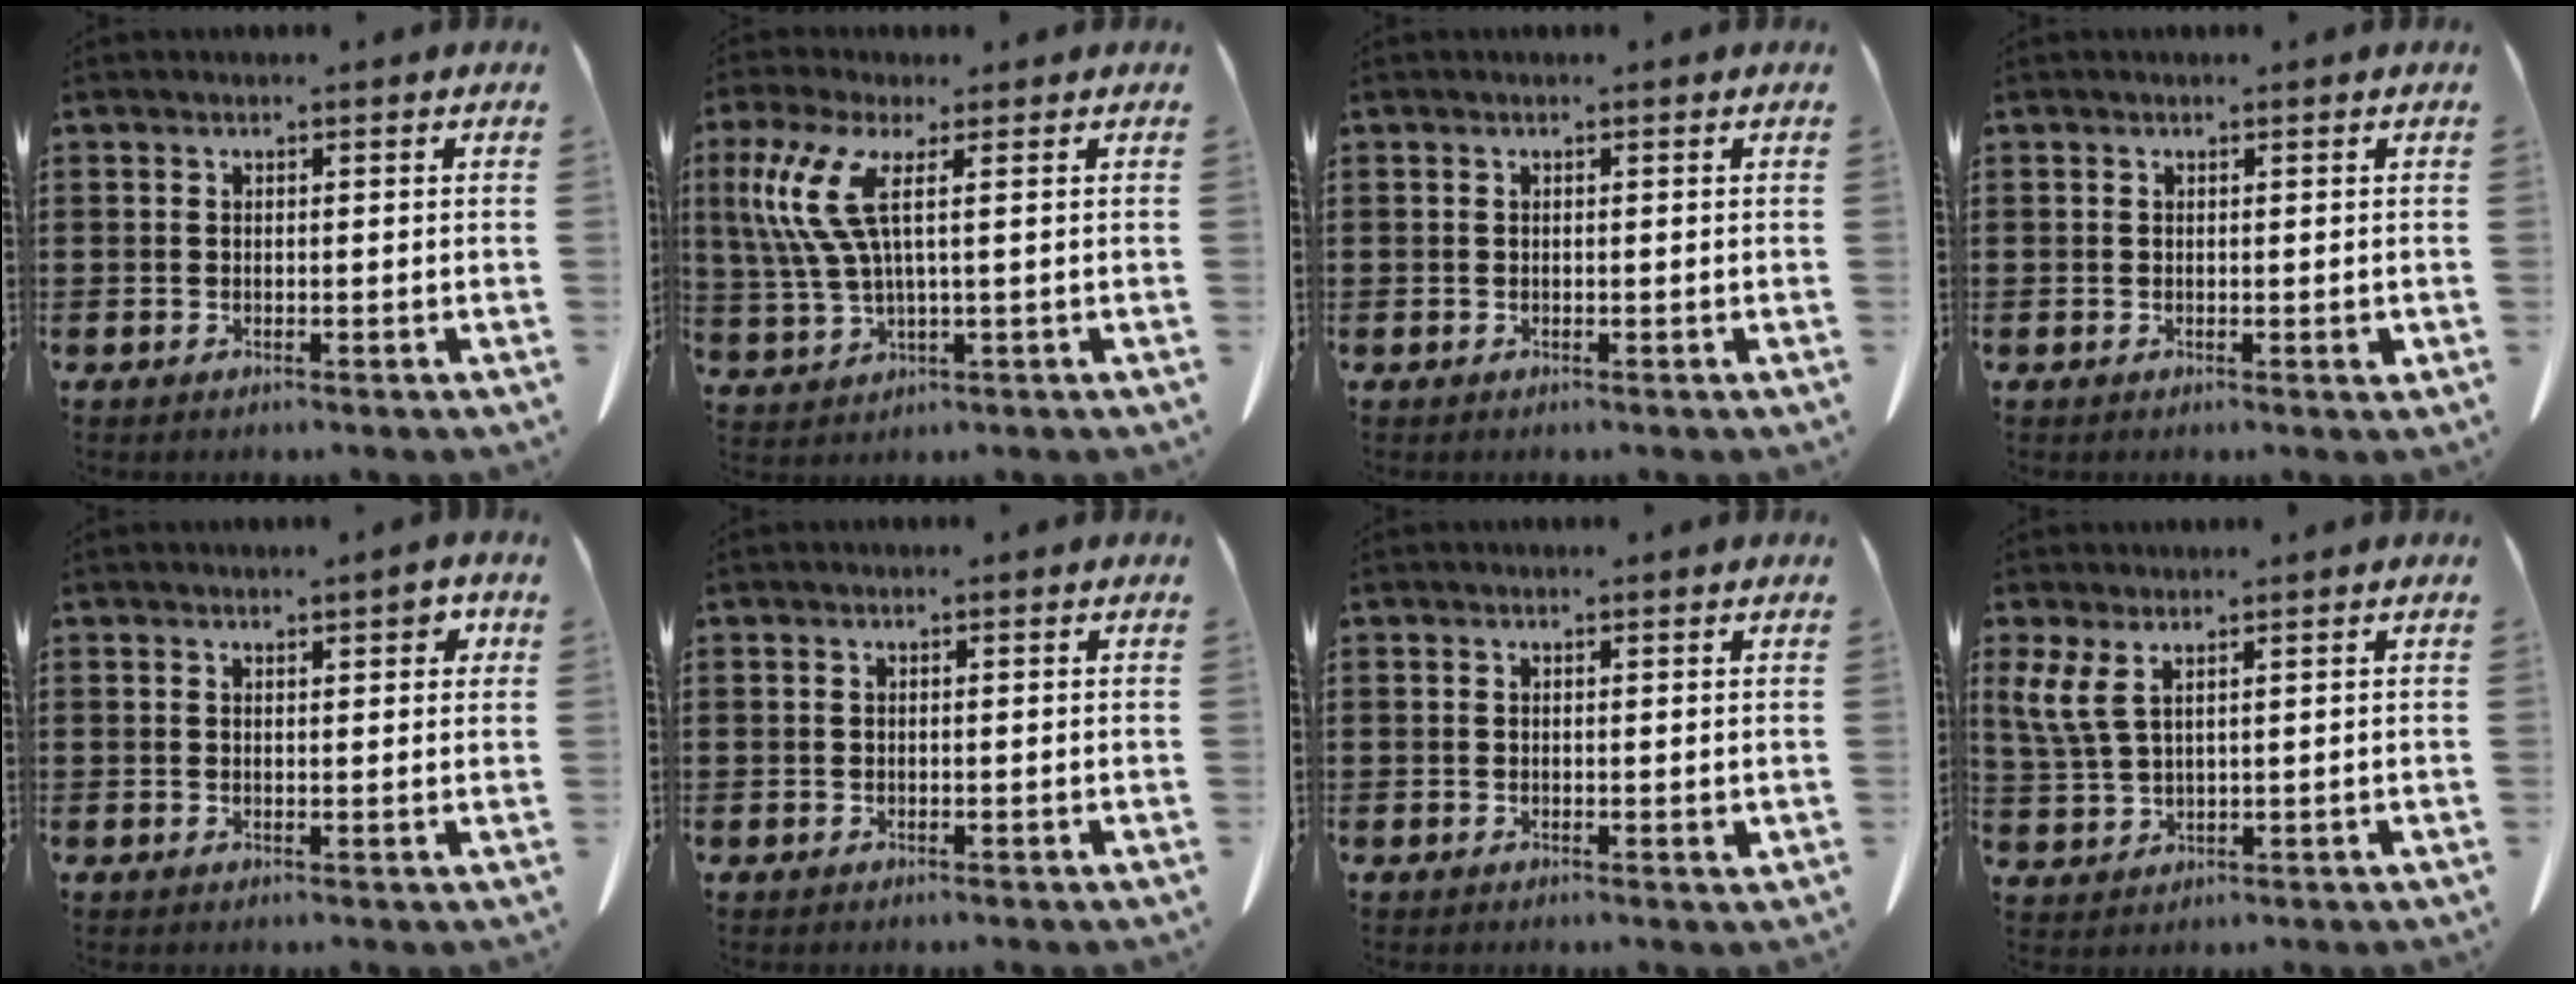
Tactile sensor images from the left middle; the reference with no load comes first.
{"total": 7.6, "force": [2.5, 1.5, 7.0], "torque": [-0.180, -0.013, 0.033]}
{"total": 0.0}
{"total": 0.6, "force": [0.0, 0.1, 0.6], "torque": [-0.012, -0.003, 0.001]}
{"total": 2.2, "force": [1.5, 0.6, 1.5], "torque": [-0.023, 0.002, 0.023]}
{"total": 0.0}
{"total": 0.6, "force": [0.1, 0.1, 0.6], "torque": [-0.012, -0.001, 0.003]}
{"total": 4.2, "force": [2.4, 1.5, 3.1], "torque": [-0.086, -0.003, 0.041]}